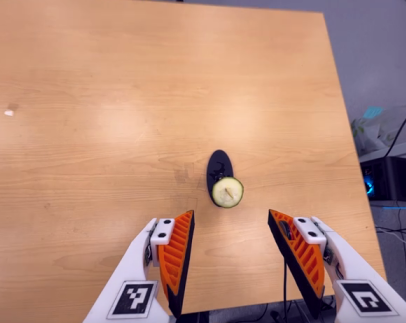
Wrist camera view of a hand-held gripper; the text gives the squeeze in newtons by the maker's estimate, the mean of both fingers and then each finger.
{"total": 0.0}